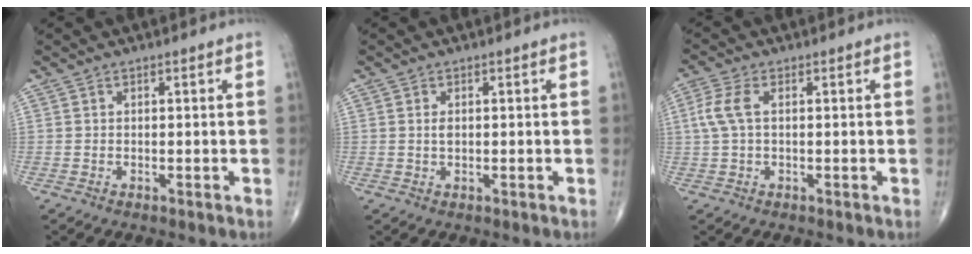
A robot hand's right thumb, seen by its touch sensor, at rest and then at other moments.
{"total": 1.2, "force": [0.2, 0.7, 1.0], "torque": [-0.018, -0.002, 0.006]}
{"total": 4.9, "force": [0.8, 2.5, 4.1], "torque": [-0.115, 0.015, 0.012]}